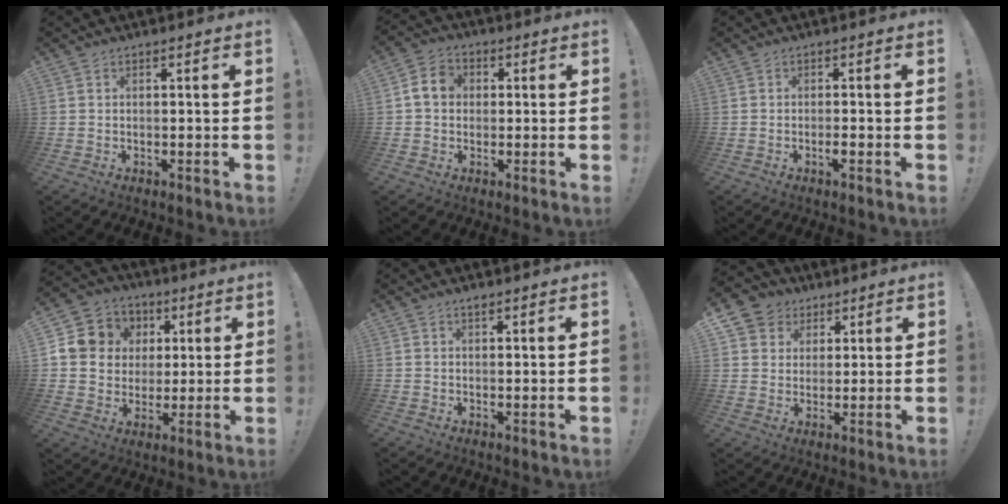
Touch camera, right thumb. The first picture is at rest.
{"total": 6.9, "force": [0.7, 5.7, 3.8], "torque": [-0.060, 0.018, 0.017]}
{"total": 1.9, "force": [-1.1, 0.2, 1.5], "torque": [-0.028, 0.001, -0.018]}
{"total": 12.1, "force": [3.2, 11.1, 3.4], "torque": [-0.053, -0.006, 0.079]}
{"total": 1.0, "force": [0.9, 0.1, 0.6], "torque": [-0.004, -0.002, 0.014]}
{"total": 7.5, "force": [3.0, 6.7, 1.5], "torque": [-0.017, -0.017, 0.063]}